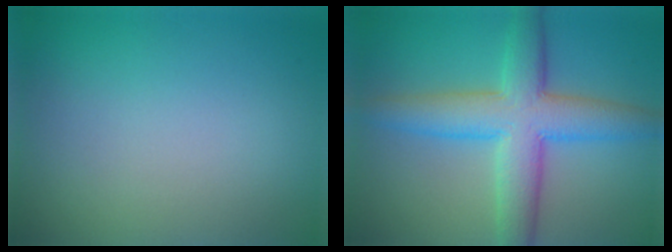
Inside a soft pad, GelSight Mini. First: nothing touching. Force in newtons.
{"total": 7.4, "press": 7.4, "slide": 0.1}